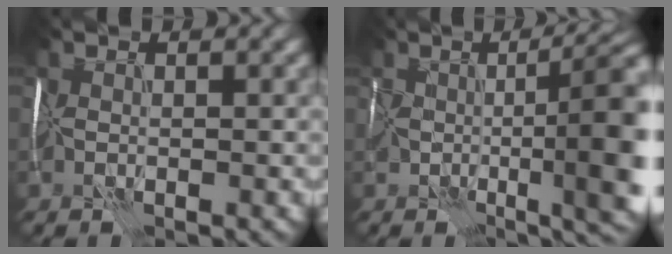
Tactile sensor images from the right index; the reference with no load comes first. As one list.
[{"total": 11.2, "force": [-1.1, 3.5, 10.6], "torque": [-0.128, -0.010, -0.005]}]